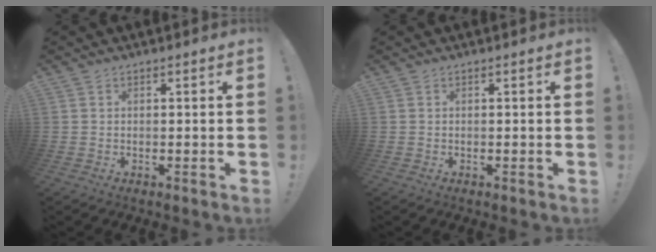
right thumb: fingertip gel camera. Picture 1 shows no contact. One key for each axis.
{"total": 0.0}